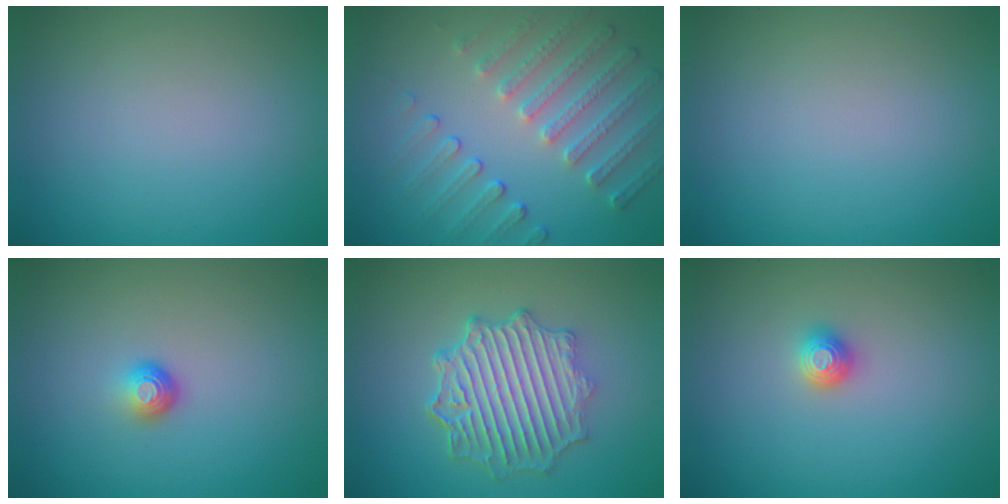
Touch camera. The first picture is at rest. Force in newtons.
{"total": 5.1, "press": 3.8, "slide": 3.3}
{"total": 0.0}
{"total": 1.6, "press": 1.0, "slide": 1.2}
{"total": 6.4, "press": 5.3, "slide": 3.5}
{"total": 1.3, "press": 1.2, "slide": 0.4}